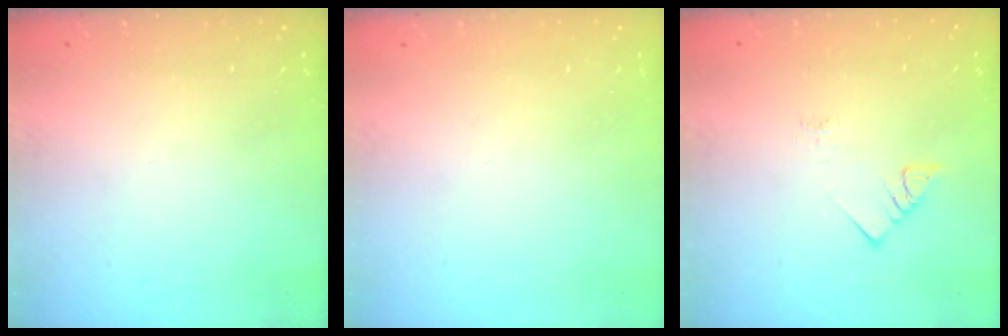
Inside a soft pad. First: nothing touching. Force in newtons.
{"total": 1.5, "press": 1.5, "slide": 0.1}
{"total": 3.6, "press": 3.6, "slide": 0.5}